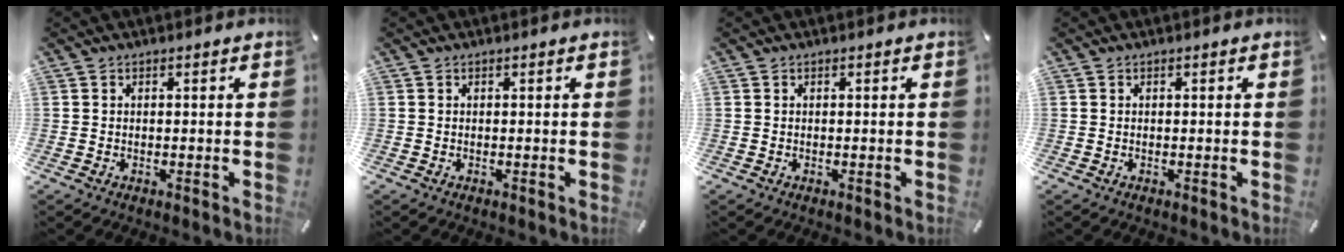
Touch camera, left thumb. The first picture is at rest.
{"total": 0.0}
{"total": 0.0}
{"total": 0.0}